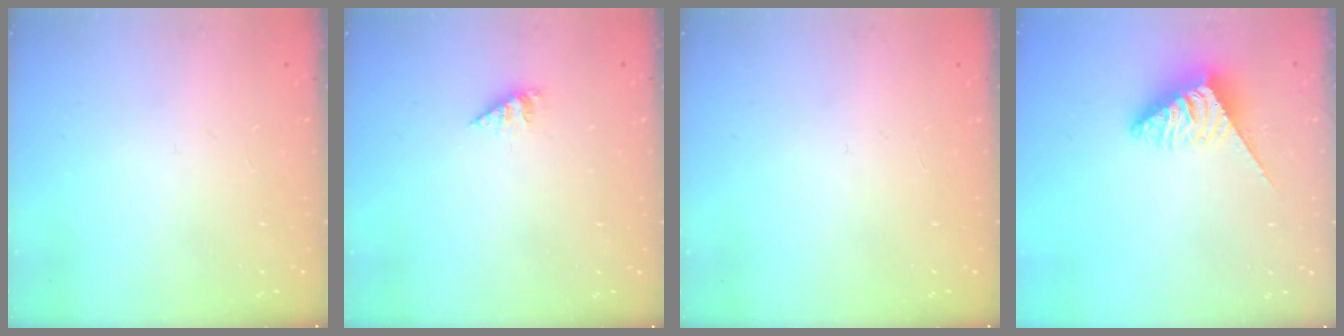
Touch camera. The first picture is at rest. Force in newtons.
{"total": 1.5, "press": 1.5, "slide": 0.3}
{"total": 0.0}
{"total": 4.5, "press": 4.5, "slide": 0.2}